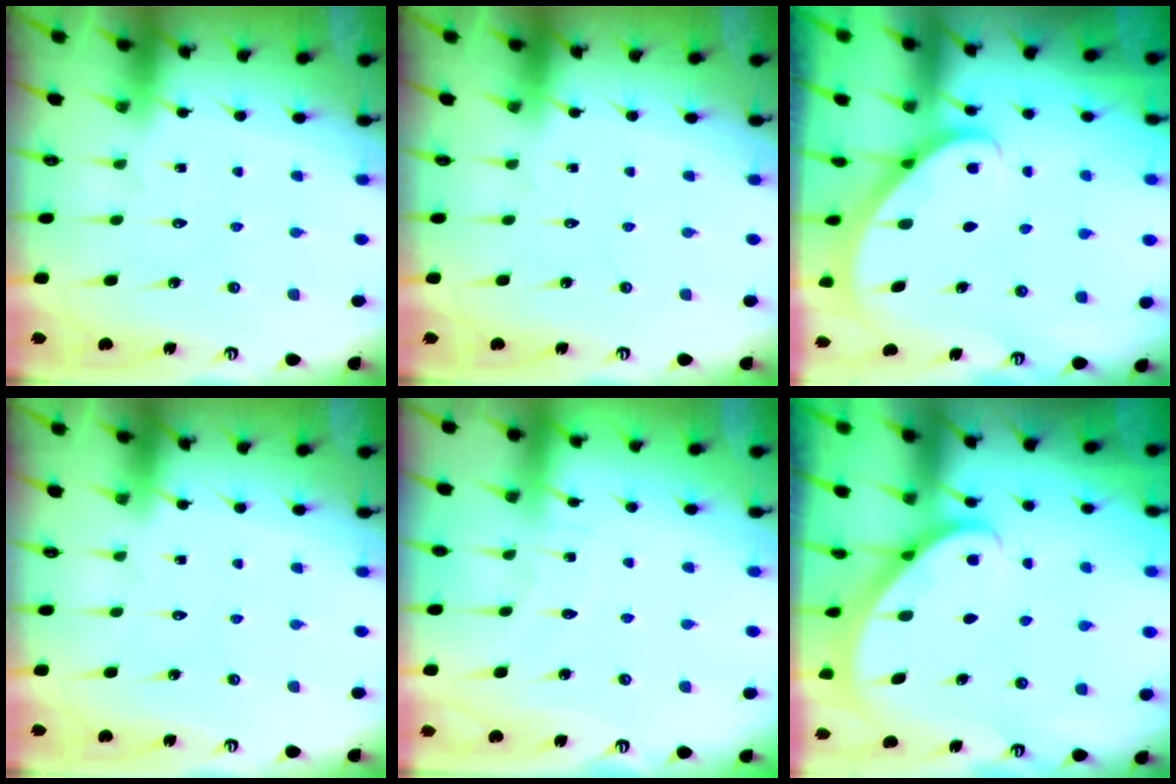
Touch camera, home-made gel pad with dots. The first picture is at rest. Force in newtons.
{"total": 0.0}
{"total": 2.9, "press": 2.9, "slide": 0.2}
{"total": 0.0}
{"total": 4.7, "press": 4.6, "slide": 0.5}
{"total": 2.7, "press": 2.7, "slide": 0.2}